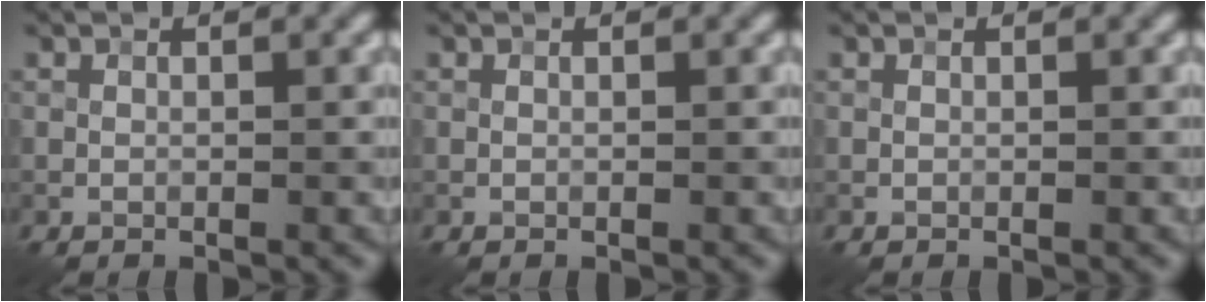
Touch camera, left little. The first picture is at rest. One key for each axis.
{"total": 0.0}
{"total": 0.0}